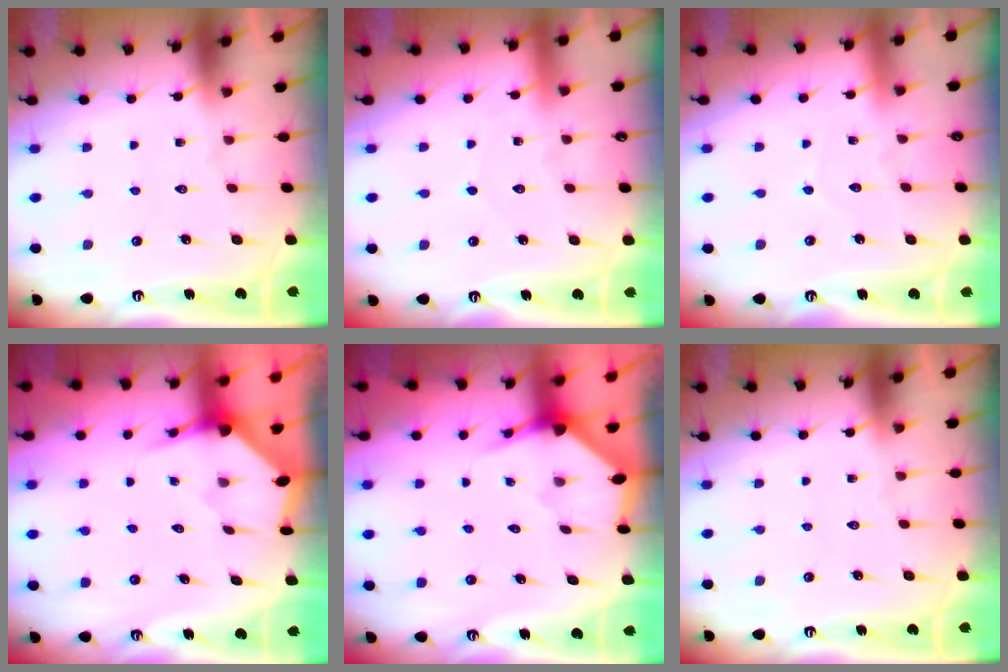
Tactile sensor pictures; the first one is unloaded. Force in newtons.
{"total": 3.0, "press": 2.9, "slide": 0.4}
{"total": 3.7, "press": 3.7, "slide": 0.1}
{"total": 3.3, "press": 3.3, "slide": 0.4}
{"total": 2.8, "press": 2.8, "slide": 0.3}
{"total": 0.0}